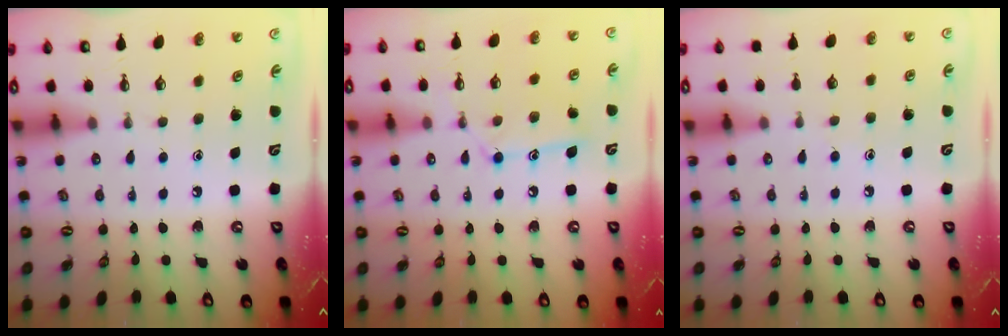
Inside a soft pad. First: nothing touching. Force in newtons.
{"total": 11.7, "press": 11.7, "slide": 0.9}
{"total": 4.6, "press": 4.6, "slide": 0.5}